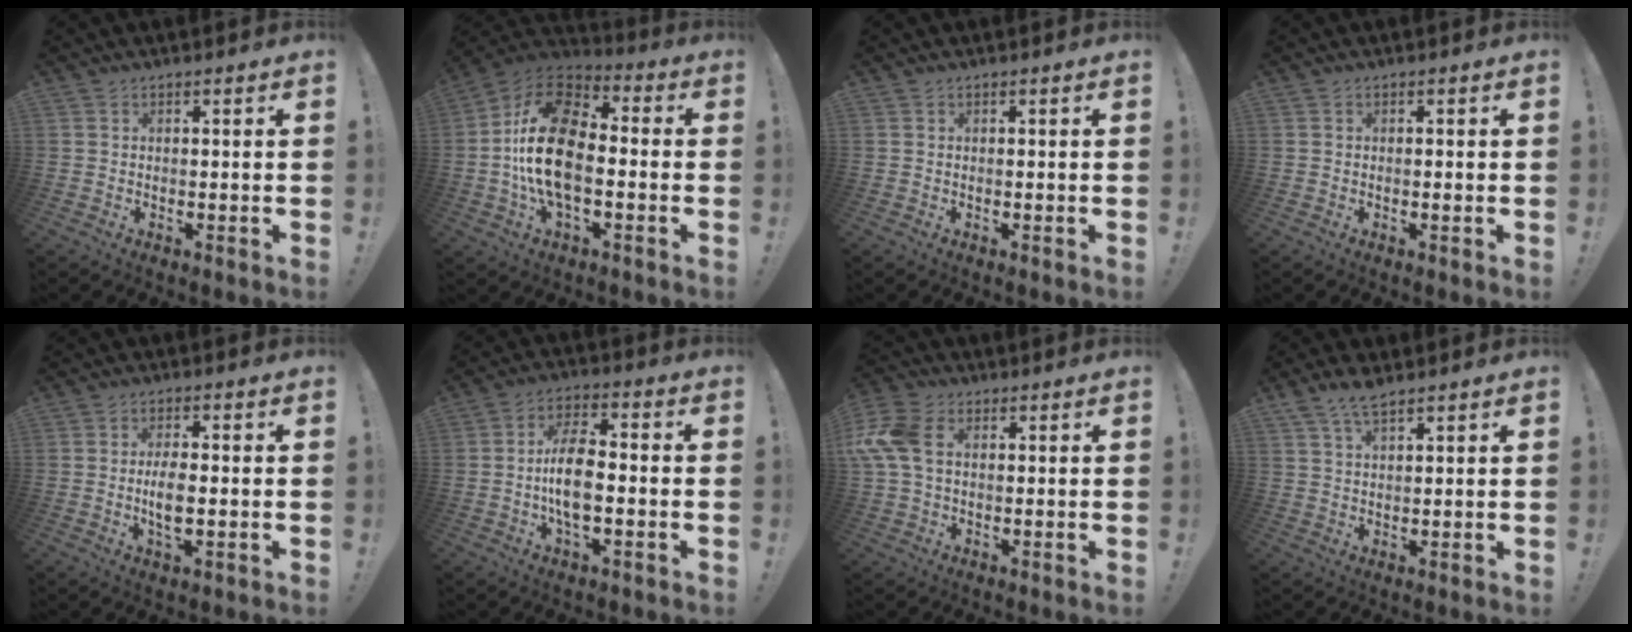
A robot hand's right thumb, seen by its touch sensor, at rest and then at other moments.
{"total": 21.7, "force": [-1.9, 12.2, 17.8], "torque": [-0.338, 0.029, -0.030]}
{"total": 0.0}
{"total": 0.7, "force": [-0.2, -0.1, 0.7], "torque": [-0.009, -0.002, -0.004]}
{"total": 6.2, "force": [-0.8, 2.2, 5.7], "torque": [-0.116, -0.004, -0.018]}
{"total": 11.6, "force": [-2.0, 5.4, 10.0], "torque": [-0.192, 0.012, -0.038]}
{"total": 11.2, "force": [1.9, 7.3, 8.3], "torque": [-0.186, 0.006, 0.037]}
{"total": 5.3, "force": [3.9, 1.4, 3.3], "torque": [-0.059, -0.016, 0.071]}